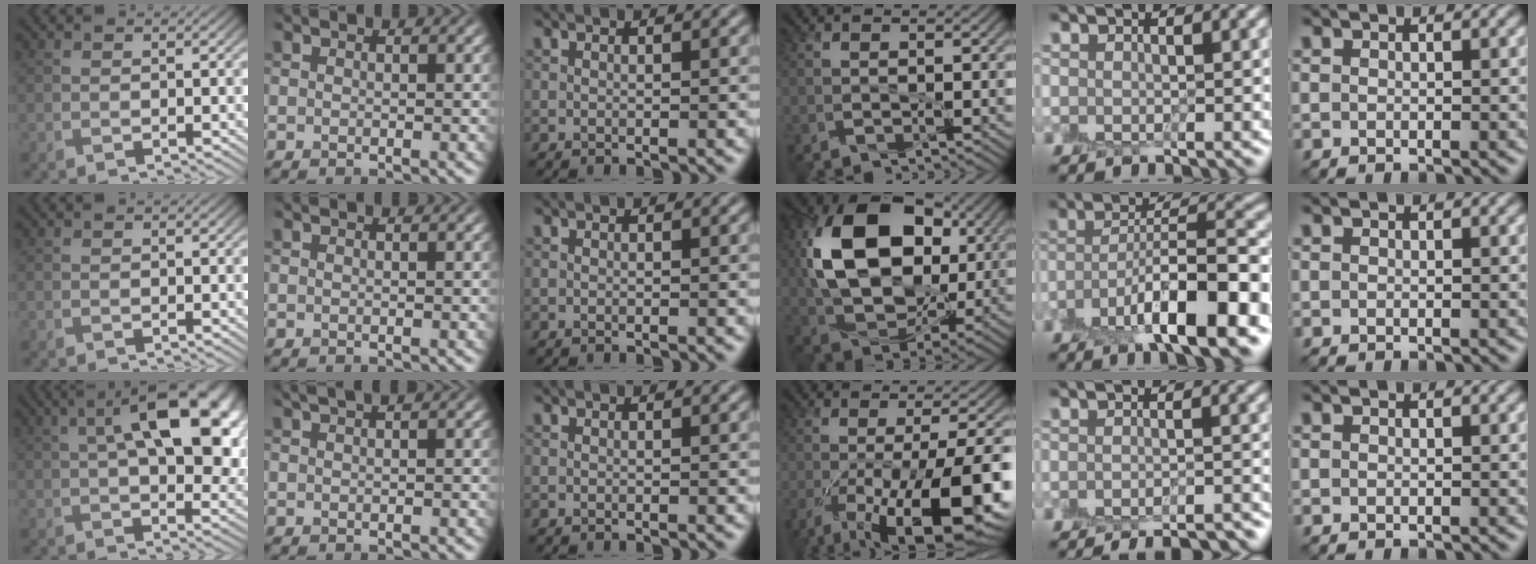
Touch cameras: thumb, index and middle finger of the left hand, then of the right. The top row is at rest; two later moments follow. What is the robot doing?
{"motion": "peel", "object": "envelope seal"}